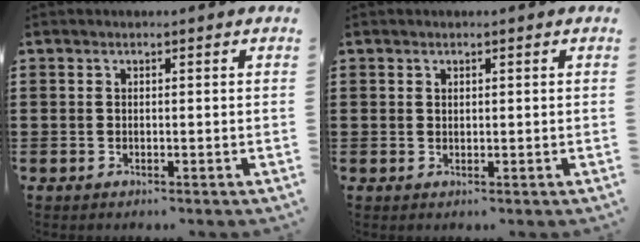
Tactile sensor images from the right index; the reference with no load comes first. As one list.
[{"total": 0.6, "force": [0.4, 0.4, 0.1], "torque": [-0.004, 0.001, 0.009]}]